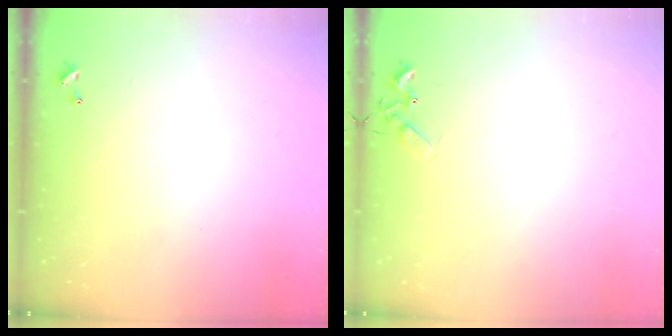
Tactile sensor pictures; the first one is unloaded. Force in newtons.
{"total": 4.6, "press": 4.6, "slide": 0.6}